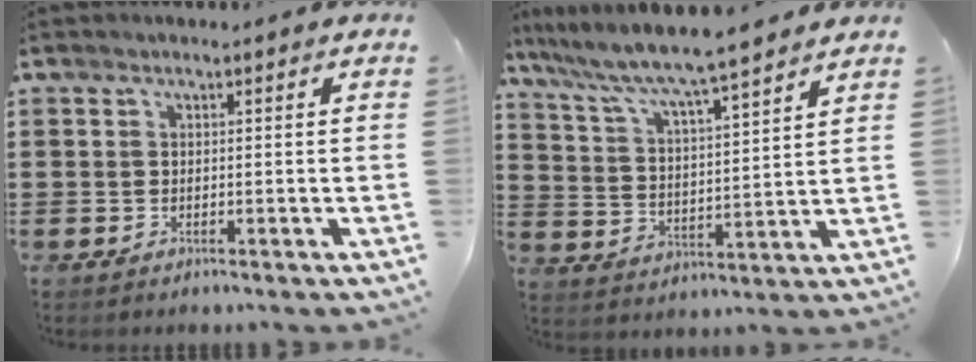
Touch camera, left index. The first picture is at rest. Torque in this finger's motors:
{"motor_torque": [1.55, -0.59, 0.94, 0.21]}